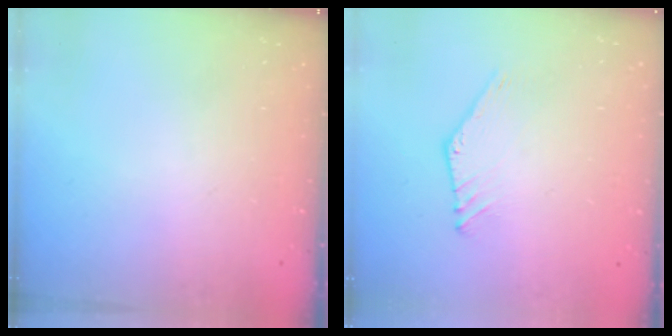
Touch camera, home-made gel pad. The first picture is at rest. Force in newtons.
{"total": 2.3, "press": 2.3, "slide": 0.1}